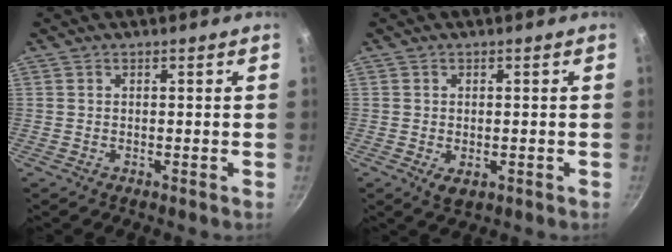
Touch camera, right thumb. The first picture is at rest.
{"total": 3.0, "force": [-0.7, 1.9, 2.2], "torque": [-0.035, -0.008, -0.006]}